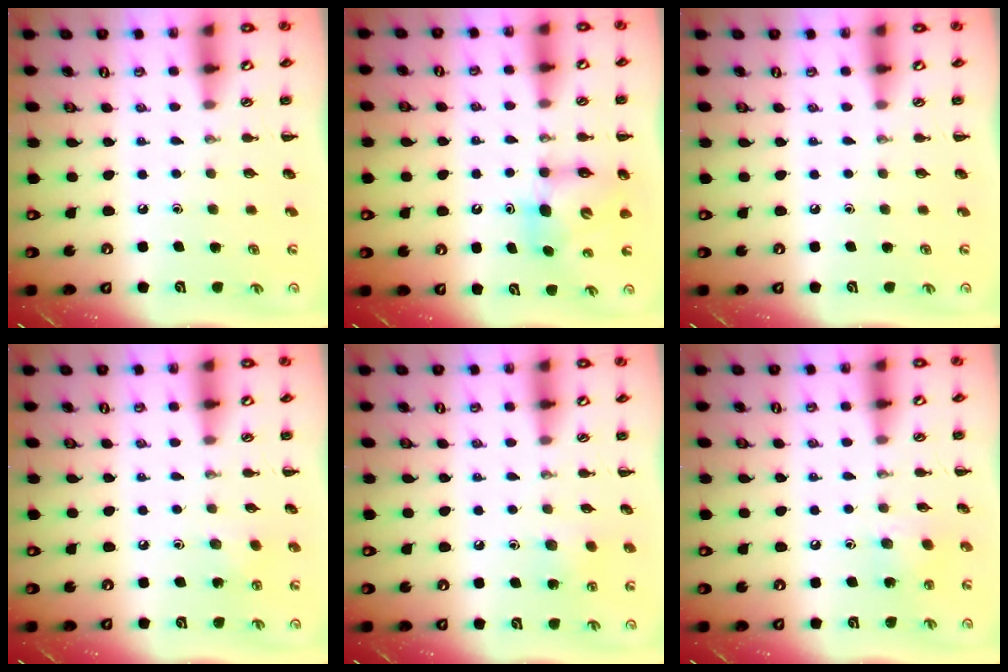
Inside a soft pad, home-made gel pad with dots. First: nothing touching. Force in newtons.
{"total": 7.0, "press": 7.0, "slide": 0.8}
{"total": 0.0}
{"total": 2.8, "press": 2.6, "slide": 0.9}
{"total": 6.6, "press": 6.4, "slide": 1.8}
{"total": 4.3, "press": 4.3, "slide": 0.5}